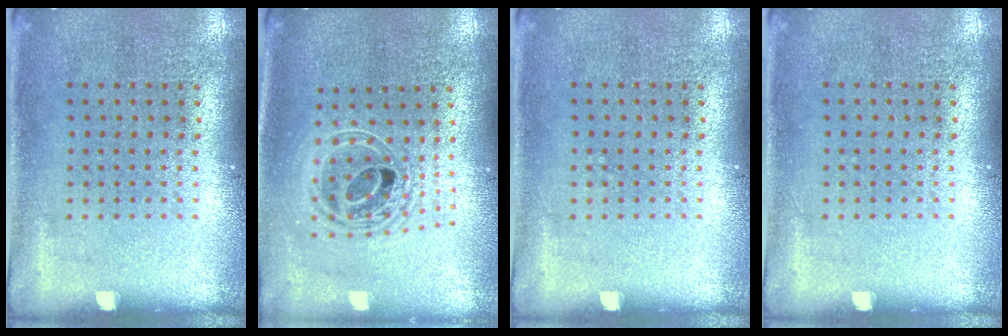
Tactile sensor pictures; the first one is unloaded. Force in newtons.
{"total": 2.0, "press": 1.5, "slide": 1.3}
{"total": 0.0}
{"total": 0.0}